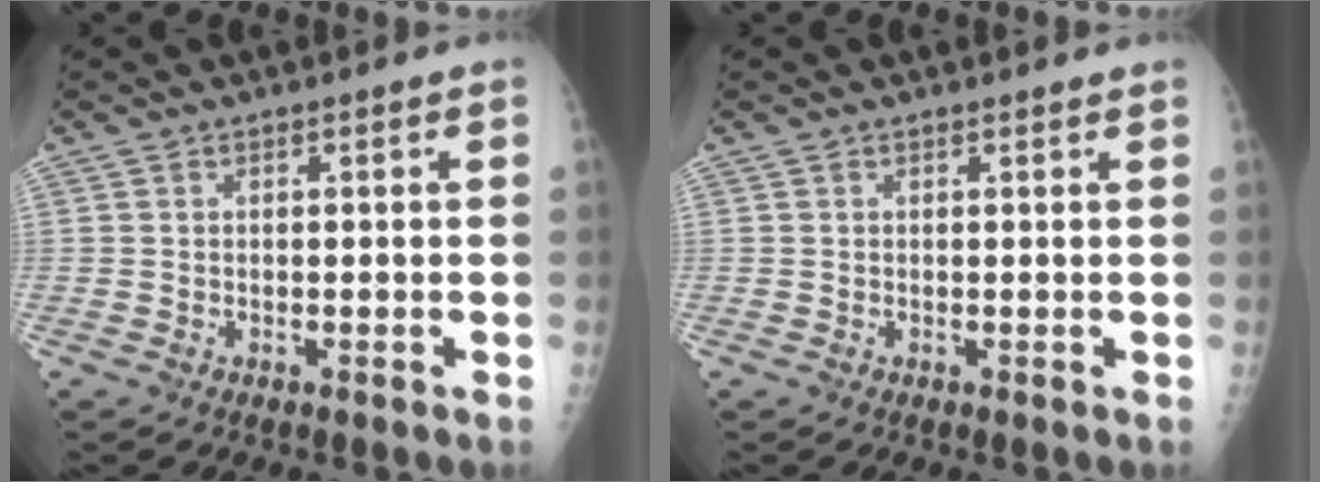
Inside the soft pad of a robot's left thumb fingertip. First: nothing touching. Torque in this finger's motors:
{"motor_torque": [0.50, -0.02, -0.18, -0.11, 0.00]}